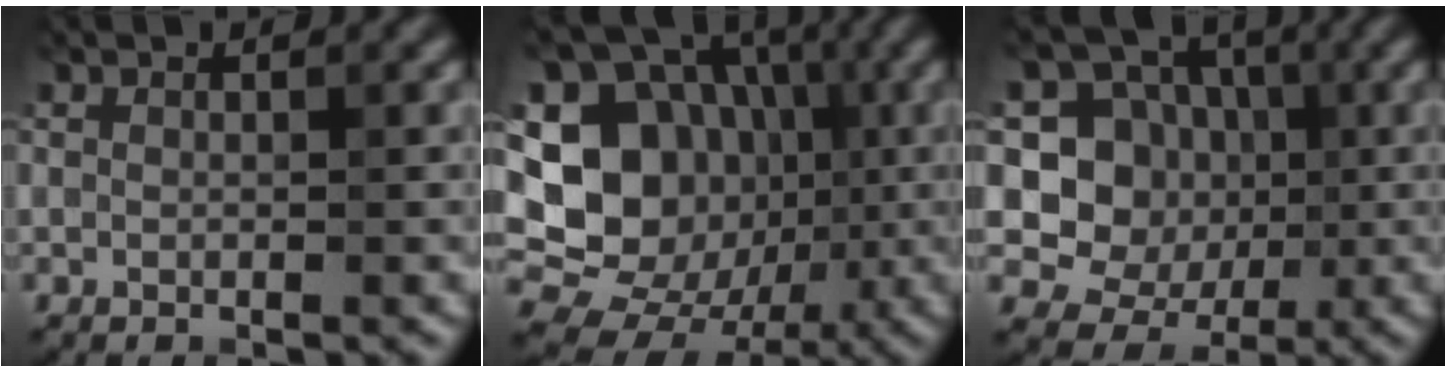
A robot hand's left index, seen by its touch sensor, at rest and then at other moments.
{"total": 21.5, "force": [-0.6, 19.4, 9.2], "torque": [-0.188, 0.042, -0.039]}
{"total": 8.2, "force": [0.3, 7.5, 3.4], "torque": [-0.065, 0.001, -0.018]}